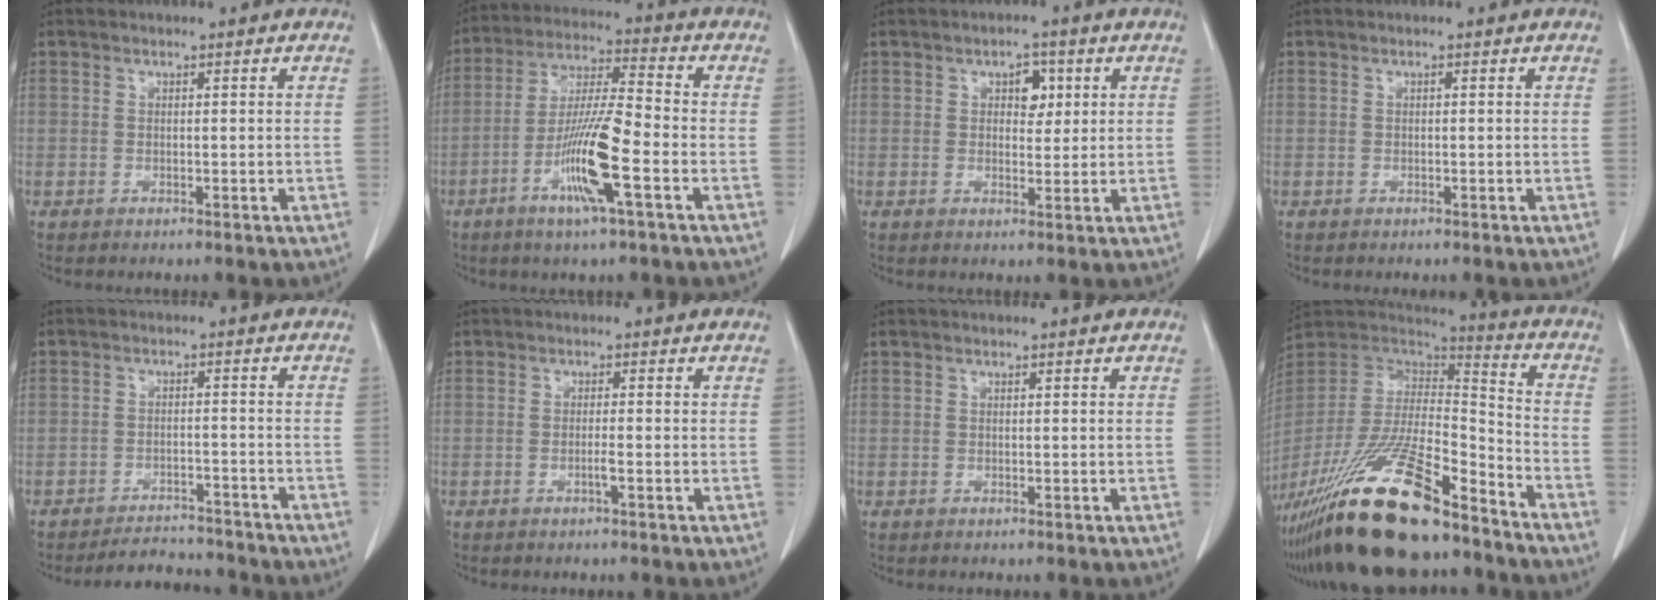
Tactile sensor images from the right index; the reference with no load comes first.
{"total": 12.1, "force": [-4.6, 0.5, 11.2], "torque": [-0.218, -0.008, -0.089]}
{"total": 3.6, "force": [1.3, 2.1, 2.5], "torque": [-0.032, 0.007, 0.018]}
{"total": 0.0}
{"total": 6.2, "force": [-5.9, 1.9, 0.1], "torque": [0.008, 0.009, -0.088]}
{"total": 1.2, "force": [-0.6, -0.2, 1.0], "torque": [-0.022, 0.000, -0.011]}
{"total": 0.0}
{"total": 28.4, "force": [-20.8, 5.6, 18.5], "torque": [-0.375, -0.044, -0.362]}